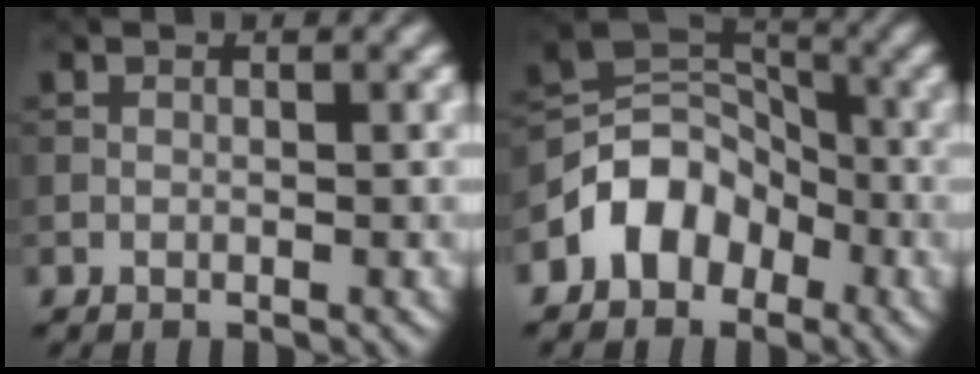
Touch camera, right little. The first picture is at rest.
{"total": 5.4, "force": [-2.8, 4.0, 2.2], "torque": [-0.021, 0.007, -0.060]}